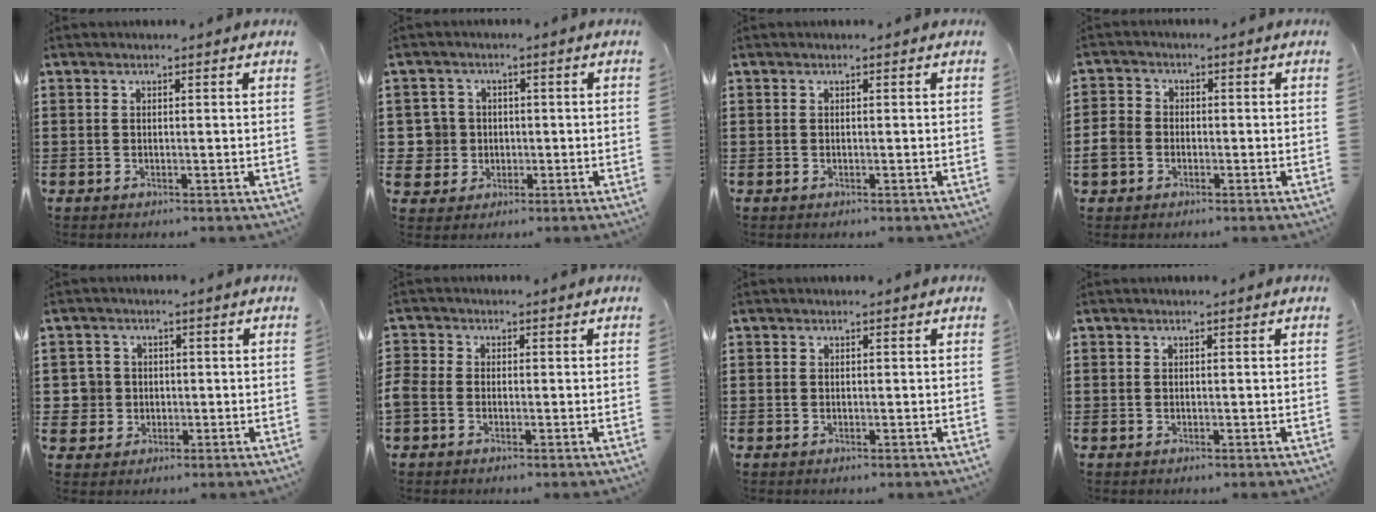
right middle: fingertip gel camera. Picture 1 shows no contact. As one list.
[{"total": 5.3, "force": [0.0, 5.2, 0.9], "torque": [-0.050, 0.011, 0.000]}, {"total": 0.0}, {"total": 3.6, "force": [-1.0, 3.2, 1.3], "torque": [-0.055, -0.002, -0.028]}, {"total": 4.3, "force": [-0.2, 4.2, 0.8], "torque": [-0.042, 0.009, -0.007]}, {"total": 2.0, "force": [-0.9, 1.4, 1.2], "torque": [-0.039, -0.002, -0.021]}, {"total": 0.0}, {"total": 0.0}]